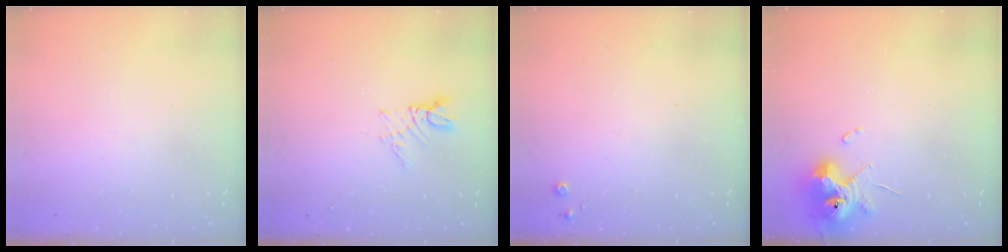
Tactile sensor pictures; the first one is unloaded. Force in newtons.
{"total": 3.6, "press": 3.6, "slide": 0.4}
{"total": 3.3, "press": 3.3, "slide": 0.6}
{"total": 10.1, "press": 10.0, "slide": 1.4}